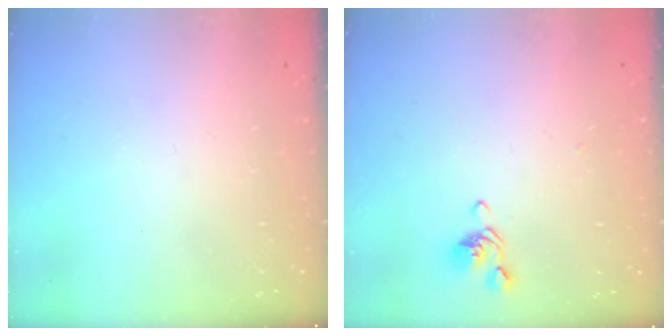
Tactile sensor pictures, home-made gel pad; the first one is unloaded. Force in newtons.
{"total": 0.0}